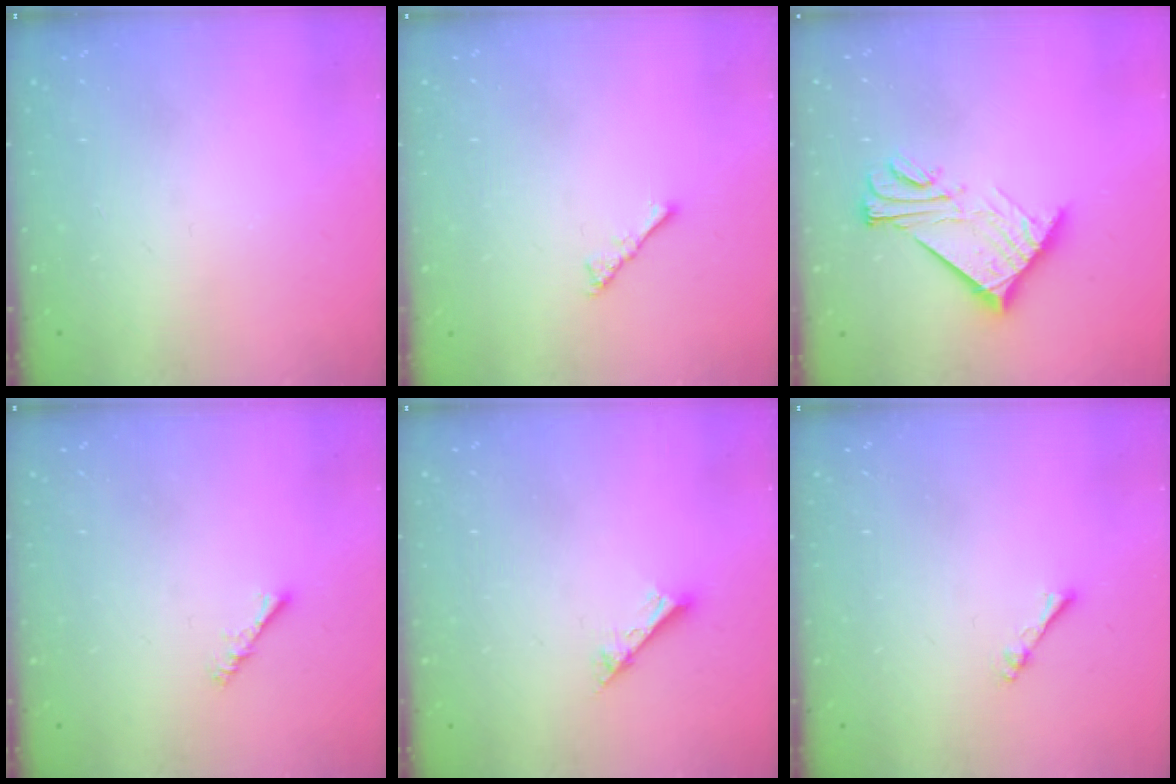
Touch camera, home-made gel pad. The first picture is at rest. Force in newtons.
{"total": 2.1, "press": 2.1, "slide": 0.5}
{"total": 12.0, "press": 12.0, "slide": 0.6}
{"total": 2.3, "press": 2.3, "slide": 0.4}
{"total": 2.6, "press": 2.6, "slide": 0.2}
{"total": 1.1, "press": 1.1, "slide": 0.2}